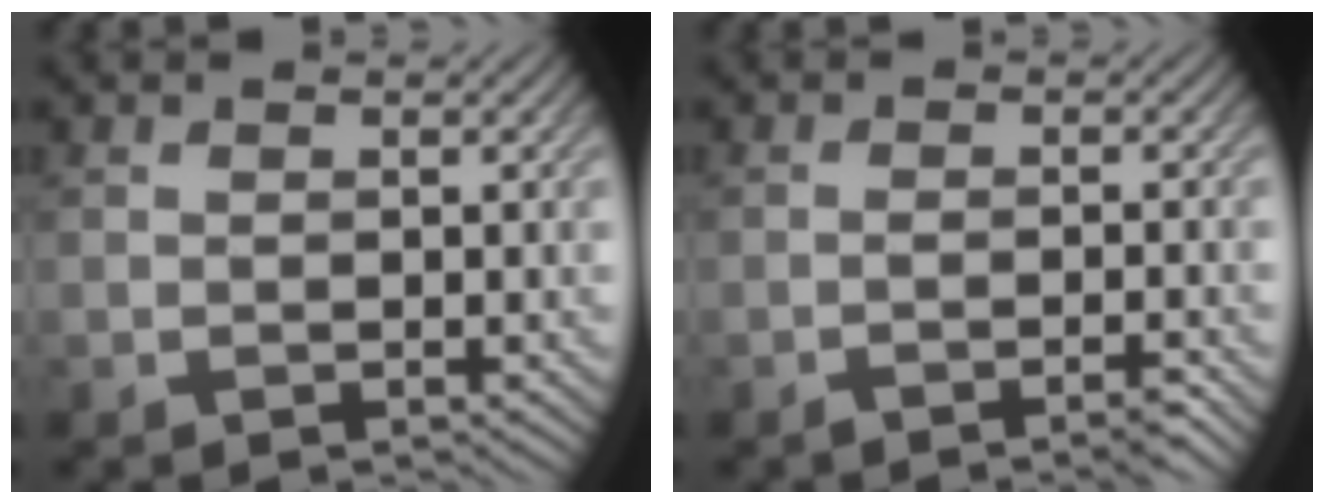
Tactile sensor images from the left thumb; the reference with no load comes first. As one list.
[{"total": 2.4, "force": [-1.6, 0.2, 1.8], "torque": [-0.030, 0.004, -0.038]}]